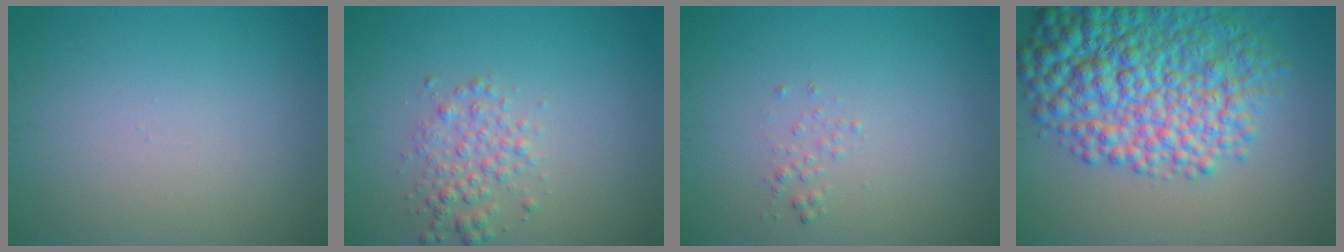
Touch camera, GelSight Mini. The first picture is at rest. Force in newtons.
{"total": 2.4, "press": 2.4, "slide": 0.0}
{"total": 0.8, "press": 0.8, "slide": 0.1}
{"total": 10.7, "press": 10.7, "slide": 0.3}